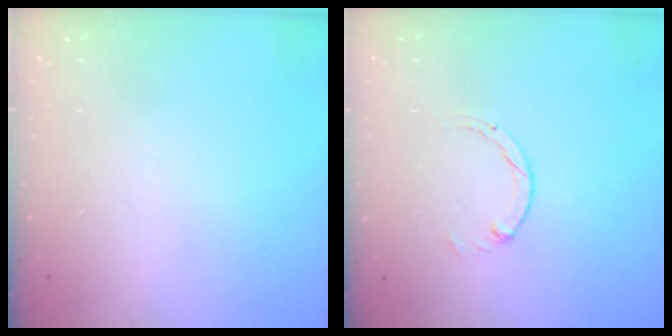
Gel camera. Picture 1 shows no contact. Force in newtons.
{"total": 0.0}